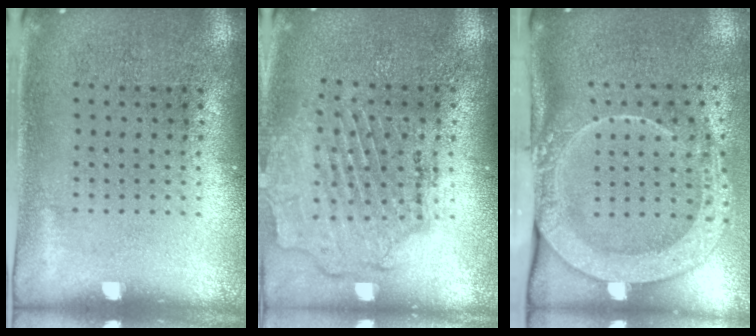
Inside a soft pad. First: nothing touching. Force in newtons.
{"total": 1.6, "press": 1.6, "slide": 0.4}
{"total": 2.8, "press": 2.0, "slide": 1.9}